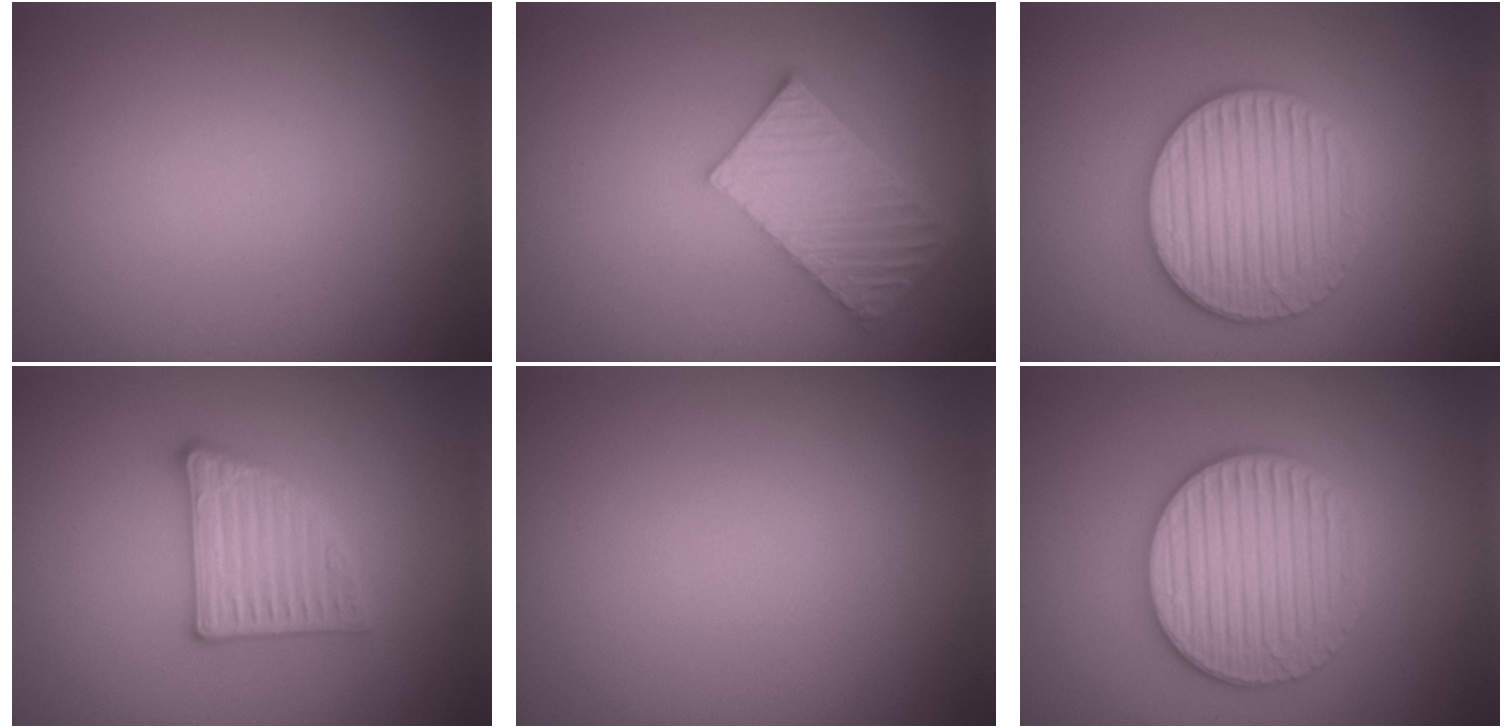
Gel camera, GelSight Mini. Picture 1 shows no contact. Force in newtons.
{"total": 5.7, "press": 4.7, "slide": 3.3}
{"total": 5.2, "press": 5.1, "slide": 1.1}
{"total": 3.6, "press": 3.5, "slide": 0.5}
{"total": 0.0}
{"total": 5.2, "press": 5.1, "slide": 1.1}